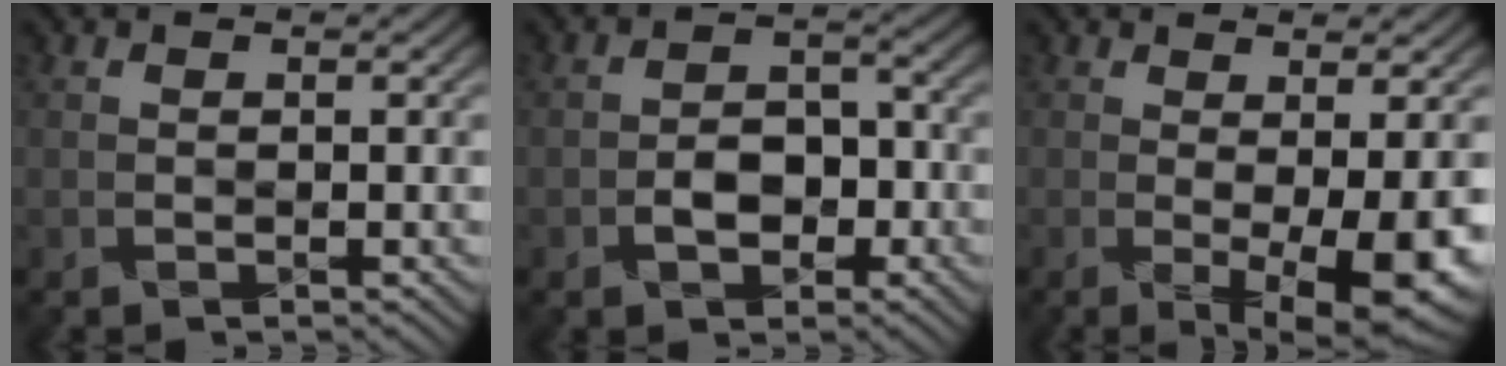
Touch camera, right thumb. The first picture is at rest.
{"total": 4.4, "force": [-2.2, 2.8, 2.5], "torque": [-0.034, 0.003, -0.046]}
{"total": 7.5, "force": [-1.1, 1.4, 7.3], "torque": [-0.102, 0.003, -0.015]}